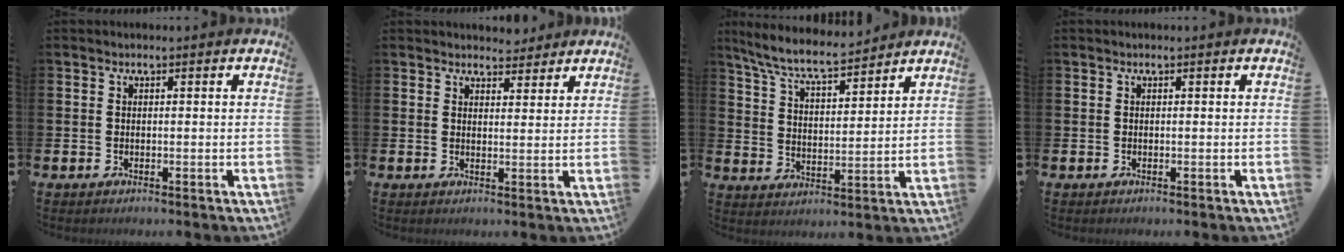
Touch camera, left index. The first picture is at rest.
{"total": 4.0, "force": [3.8, 1.1, -0.2], "torque": [0.003, -0.020, 0.070]}
{"total": 7.6, "force": [7.0, 0.8, 2.7], "torque": [-0.083, -0.037, 0.124]}
{"total": 0.0}